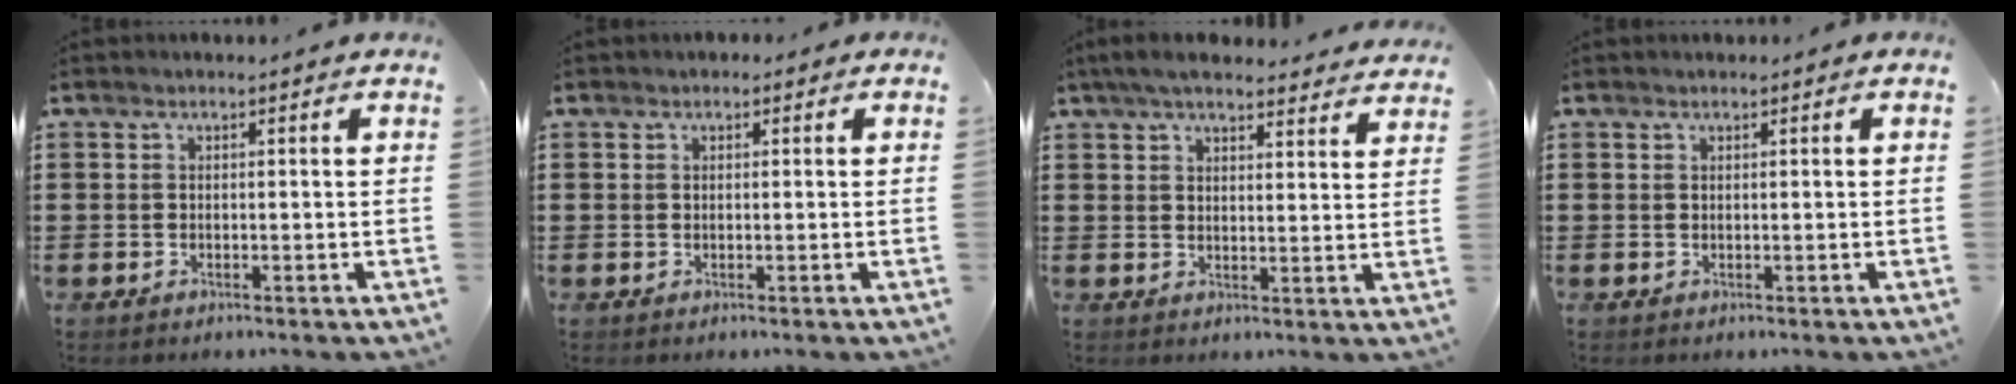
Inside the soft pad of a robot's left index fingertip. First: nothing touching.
{"total": 0.6, "force": [0.1, 0.5, 0.3], "torque": [-0.007, 0.005, 0.001]}
{"total": 4.8, "force": [4.4, 0.8, 1.8], "torque": [-0.050, -0.010, 0.080]}
{"total": 0.0}